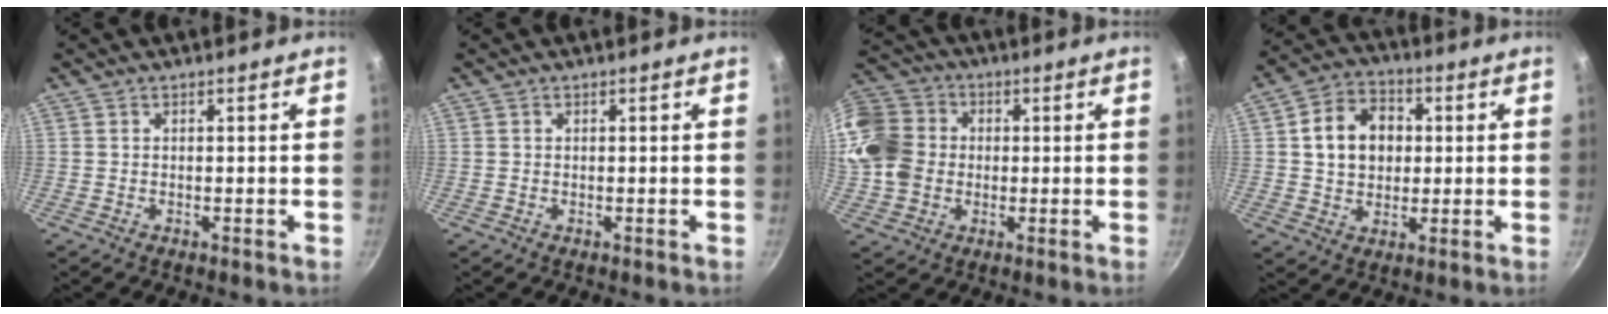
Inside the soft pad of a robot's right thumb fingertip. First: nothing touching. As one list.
[{"total": 0.0}, {"total": 16.9, "force": [0.6, 14.4, 8.8], "torque": [-0.188, 0.030, 0.002]}, {"total": 11.2, "force": [1.7, 8.8, 6.7], "torque": [-0.088, 0.015, 0.023]}]